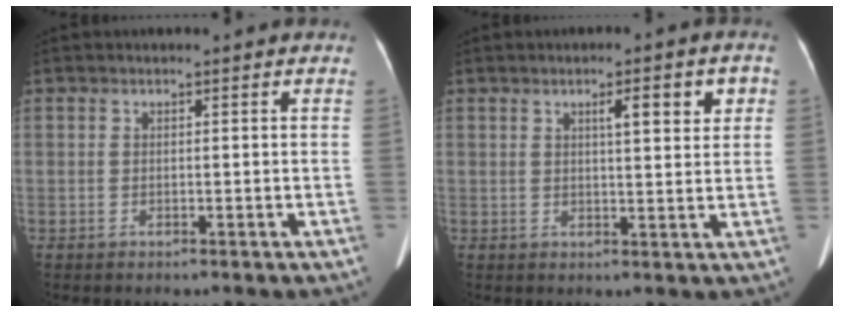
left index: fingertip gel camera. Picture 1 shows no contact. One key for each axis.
{"total": 5.2, "fx": 2.1, "fy": 0.9, "fz": 4.7, "tx": -0.067, "ty": 0.011, "tz": 0.031}